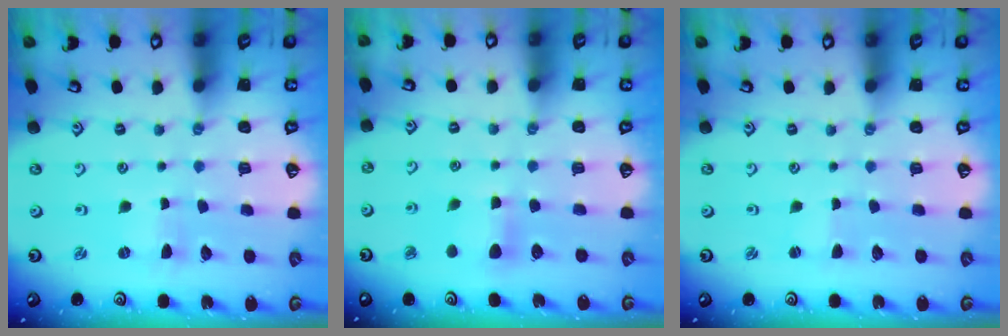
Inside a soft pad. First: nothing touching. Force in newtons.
{"total": 6.9, "press": 6.8, "slide": 1.0}
{"total": 0.7, "press": 0.7, "slide": 0.1}